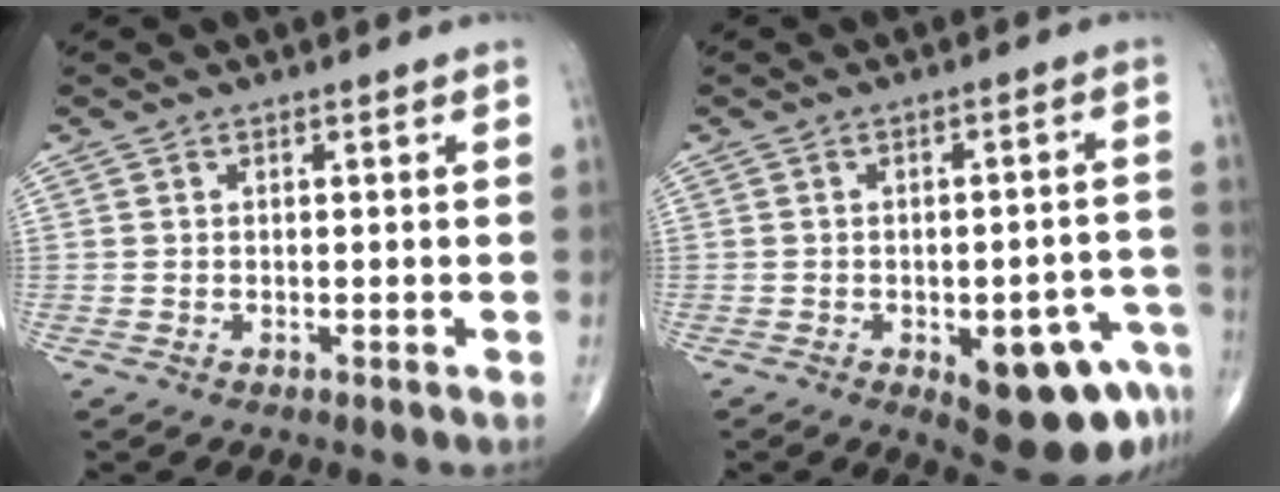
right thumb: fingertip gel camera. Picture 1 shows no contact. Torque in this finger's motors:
{"motor_torque": [1.28, 1.12, 0.76, -1.02, 0.24]}